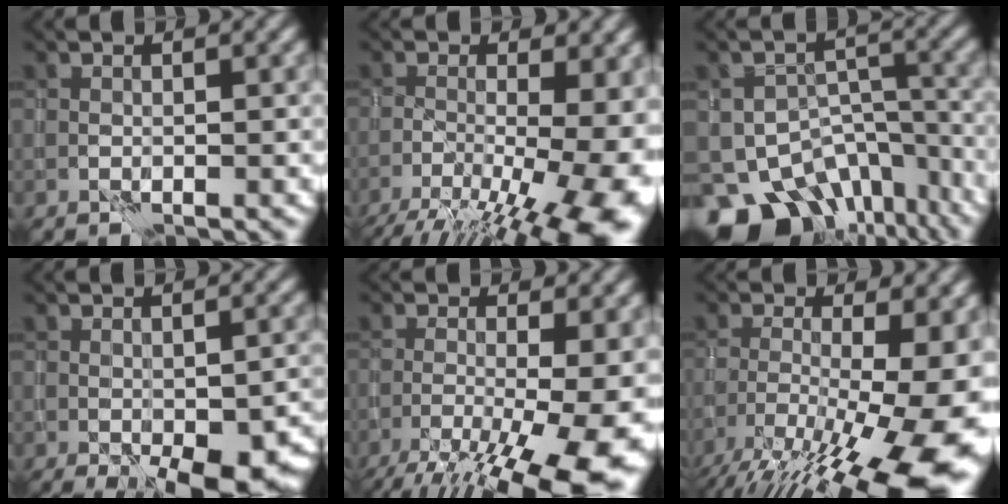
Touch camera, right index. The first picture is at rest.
{"total": 14.2, "force": [-6.1, 5.0, 11.9], "torque": [-0.158, -0.011, -0.084]}
{"total": 11.7, "force": [-8.6, 6.7, 4.1], "torque": [-0.052, -0.010, -0.119]}
{"total": 8.4, "force": [-4.1, 4.0, 6.1], "torque": [-0.092, -0.028, -0.042]}
{"total": 13.2, "force": [-6.1, 3.8, 11.1], "torque": [-0.167, -0.009, -0.090]}
{"total": 16.5, "force": [-7.8, 4.9, 13.7], "torque": [-0.212, -0.011, -0.117]}